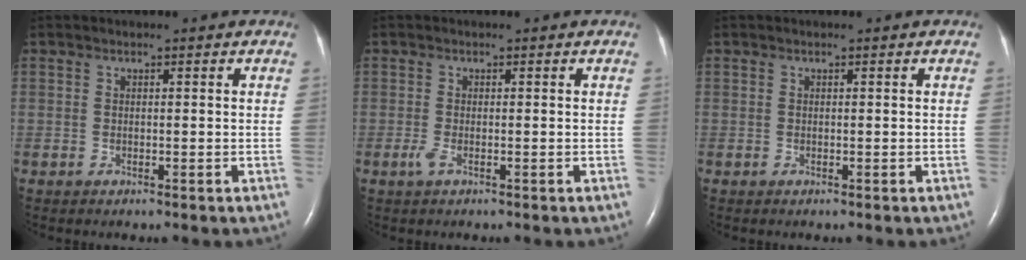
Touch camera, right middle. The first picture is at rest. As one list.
[{"total": 1.6, "force": [-0.6, 0.4, 1.5], "torque": [-0.038, -0.005, -0.012]}, {"total": 0.0}]